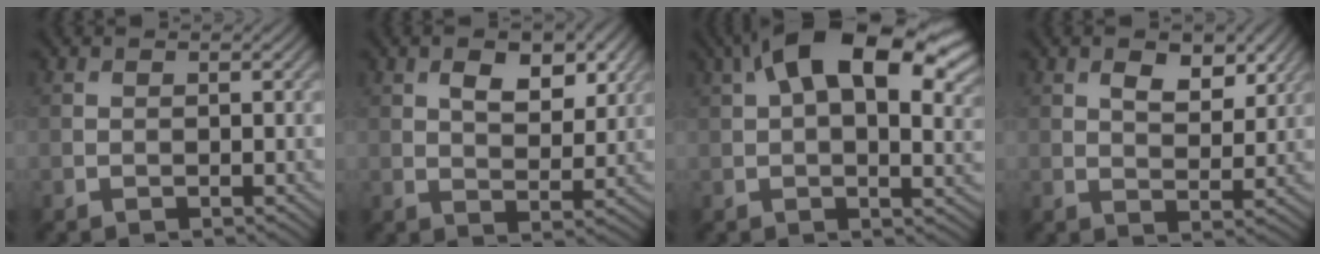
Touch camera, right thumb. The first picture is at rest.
{"total": 5.7, "force": [2.5, 2.9, 4.1], "torque": [-0.066, -0.007, 0.043]}
{"total": 17.8, "force": [7.2, 8.8, 13.8], "torque": [-0.231, 0.037, 0.101]}
{"total": 4.6, "force": [2.5, 2.3, 3.2], "torque": [-0.053, -0.008, 0.042]}